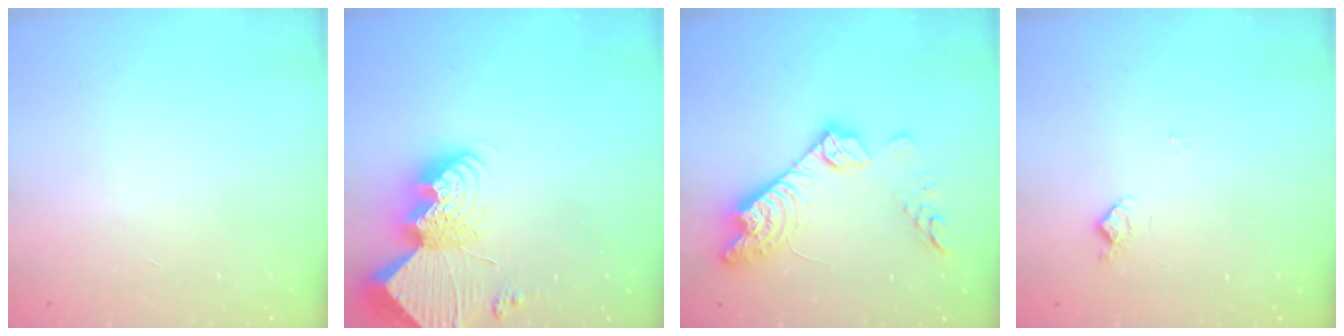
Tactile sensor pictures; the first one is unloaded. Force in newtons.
{"total": 16.8, "press": 16.8, "slide": 1.7}
{"total": 17.5, "press": 17.5, "slide": 1.2}
{"total": 6.7, "press": 6.6, "slide": 0.8}